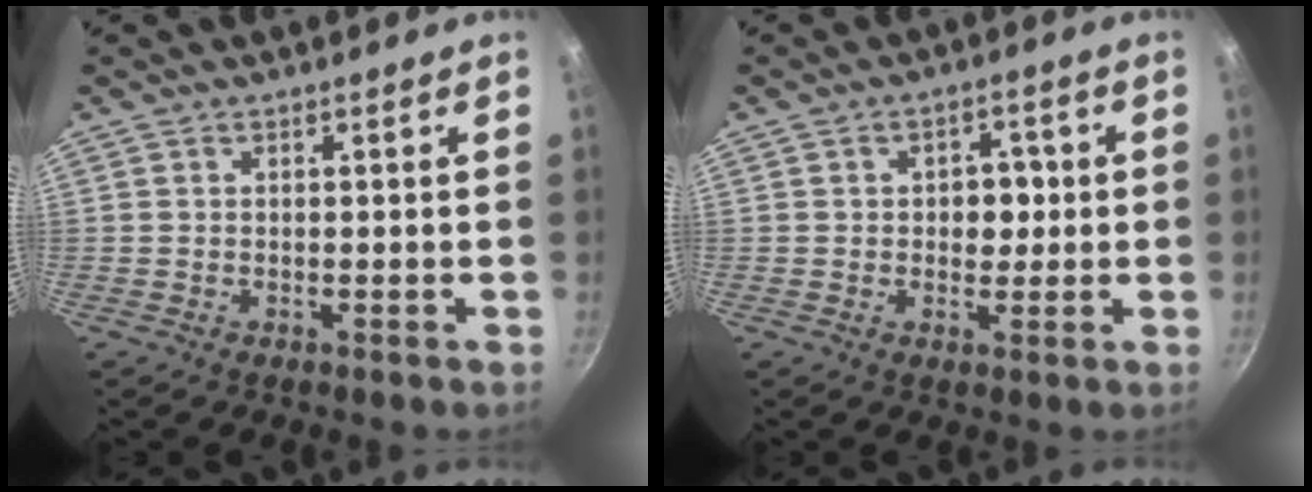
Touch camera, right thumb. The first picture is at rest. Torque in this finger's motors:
{"motor_torque": [-0.15, 0.32, -0.05, -0.08, 0.07]}